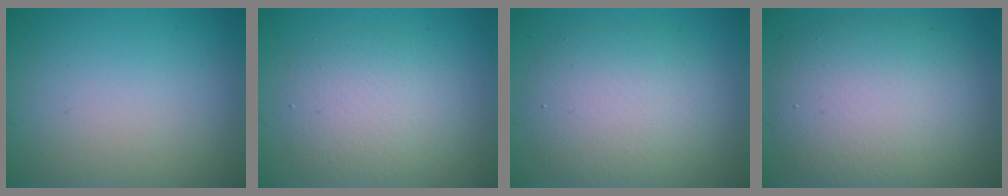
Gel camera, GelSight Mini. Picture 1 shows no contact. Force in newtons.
{"total": 4.3, "press": 4.3, "slide": 0.1}
{"total": 6.1, "press": 6.1, "slide": 0.1}
{"total": 8.9, "press": 8.9, "slide": 0.3}